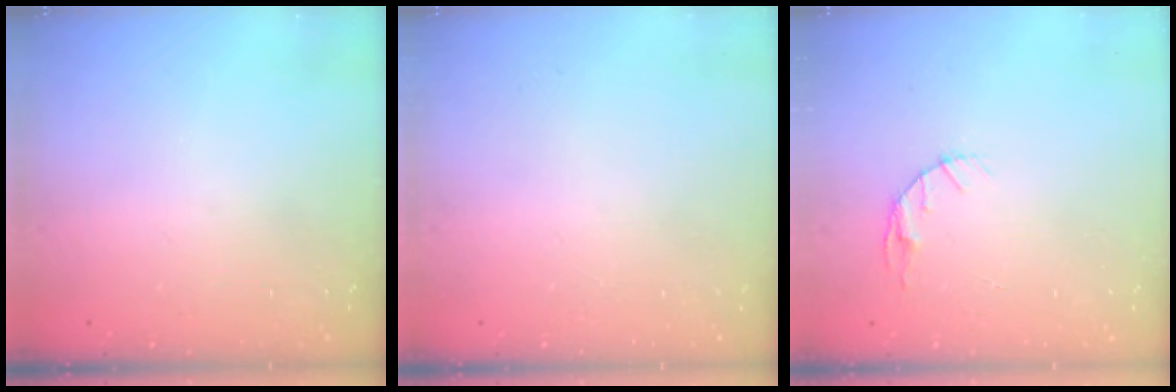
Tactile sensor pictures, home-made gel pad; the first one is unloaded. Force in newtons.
{"total": 0.0}
{"total": 5.0, "press": 4.9, "slide": 0.6}